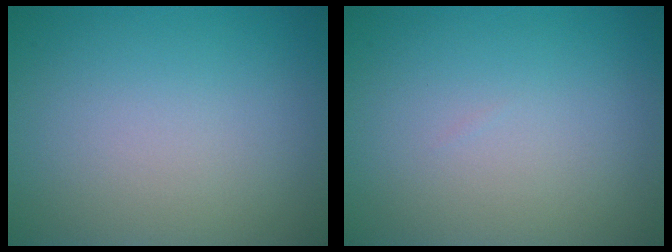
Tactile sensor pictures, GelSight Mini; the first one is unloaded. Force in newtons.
{"total": 0.0}